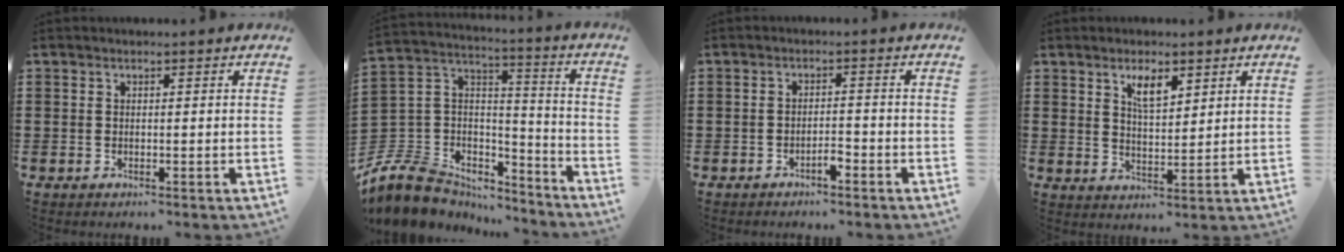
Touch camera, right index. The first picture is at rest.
{"total": 8.8, "force": [-5.8, 6.4, 1.8], "torque": [-0.080, -0.006, -0.113]}
{"total": 2.0, "force": [-1.6, 0.4, 1.2], "torque": [-0.025, 0.002, -0.030]}
{"total": 4.3, "force": [2.6, 1.6, 3.1], "torque": [-0.051, 0.000, 0.042]}